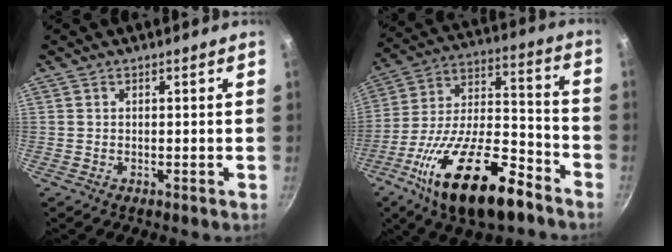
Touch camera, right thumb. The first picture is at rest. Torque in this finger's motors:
{"motor_torque": [0.53, -0.15, 1.91, -0.86, 0.16]}